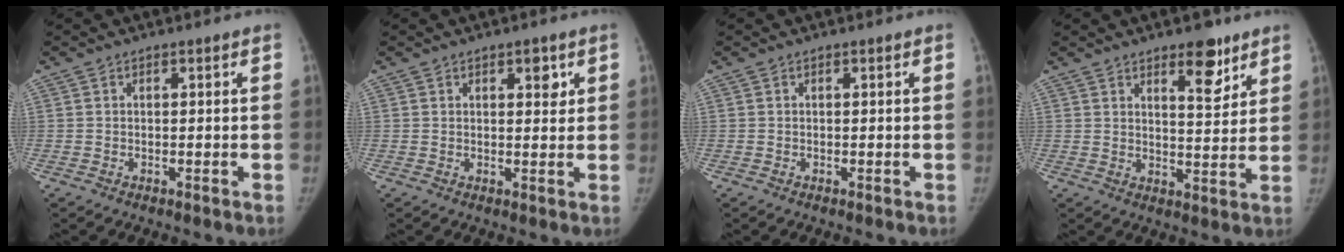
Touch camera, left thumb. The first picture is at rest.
{"total": 3.0, "force": [1.5, 1.5, 2.1], "torque": [-0.011, -0.006, 0.018]}
{"total": 0.0}
{"total": 7.6, "force": [4.9, 2.9, 5.1], "torque": [-0.048, -0.033, 0.070]}